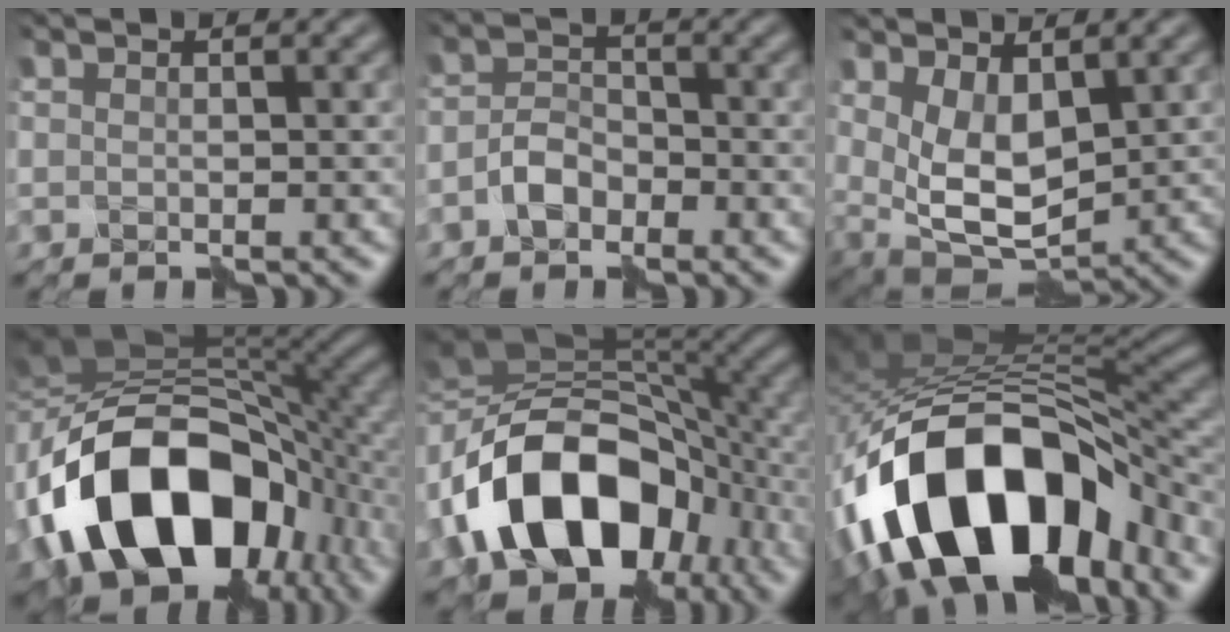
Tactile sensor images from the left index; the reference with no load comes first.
{"total": 2.8, "force": [-2.0, 1.6, 1.2], "torque": [-0.018, 0.011, -0.046]}
{"total": 5.8, "force": [1.0, 3.3, 4.7], "torque": [-0.098, -0.016, 0.023]}
{"total": 17.7, "force": [-5.6, 11.5, 12.2], "torque": [-0.233, -0.005, -0.100]}
{"total": 16.3, "force": [-5.7, 11.0, 10.6], "torque": [-0.195, 0.001, -0.111]}
{"total": 17.1, "force": [-8.4, 9.1, 11.7], "torque": [-0.207, -0.004, -0.143]}